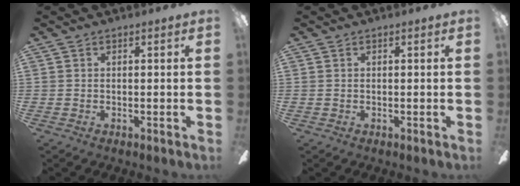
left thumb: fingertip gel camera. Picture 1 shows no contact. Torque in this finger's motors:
{"motor_torque": [-0.54, 0.15, 0.37, 0.39, 0.06]}